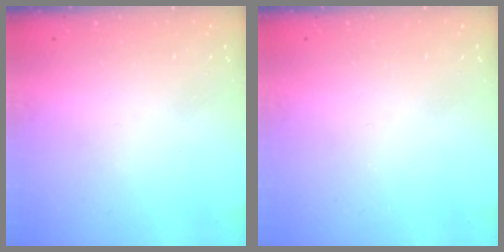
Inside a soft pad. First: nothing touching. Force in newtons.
{"total": 0.0}